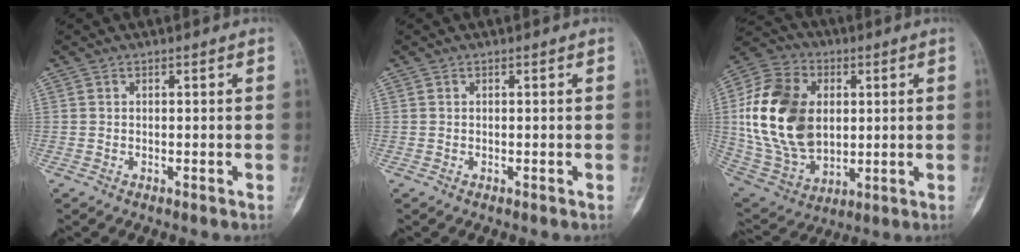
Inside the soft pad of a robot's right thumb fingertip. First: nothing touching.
{"total": 0.0}
{"total": 22.5, "force": [2.6, 15.6, 16.0], "torque": [-0.300, -0.006, 0.060]}